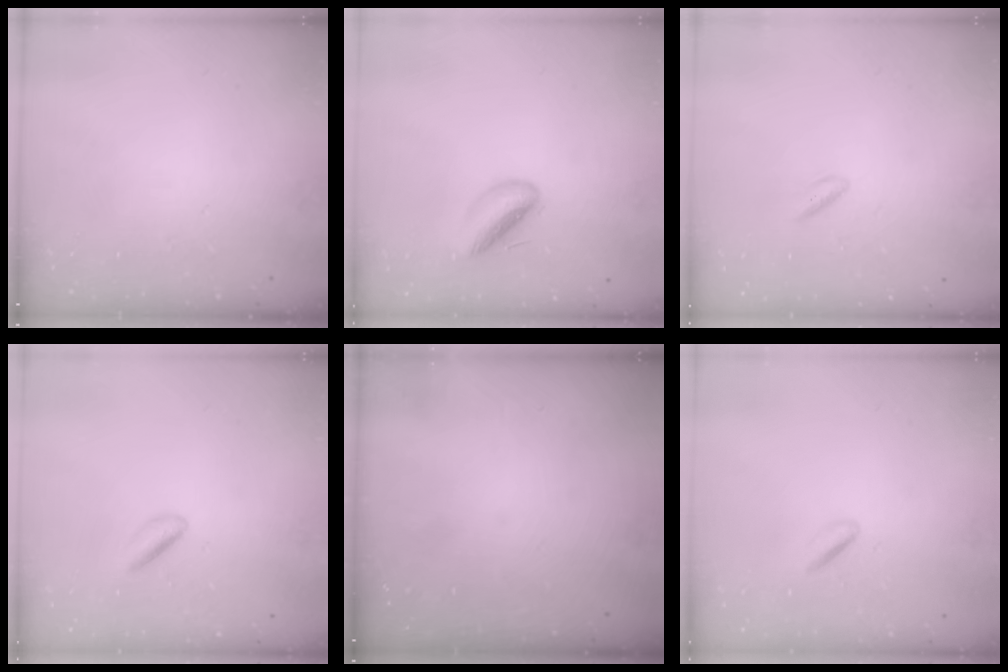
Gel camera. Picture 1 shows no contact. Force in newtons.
{"total": 5.8, "press": 5.8, "slide": 0.6}
{"total": 2.3, "press": 2.1, "slide": 1.0}
{"total": 2.1, "press": 2.0, "slide": 0.8}
{"total": 0.0}
{"total": 1.4, "press": 1.2, "slide": 0.8}